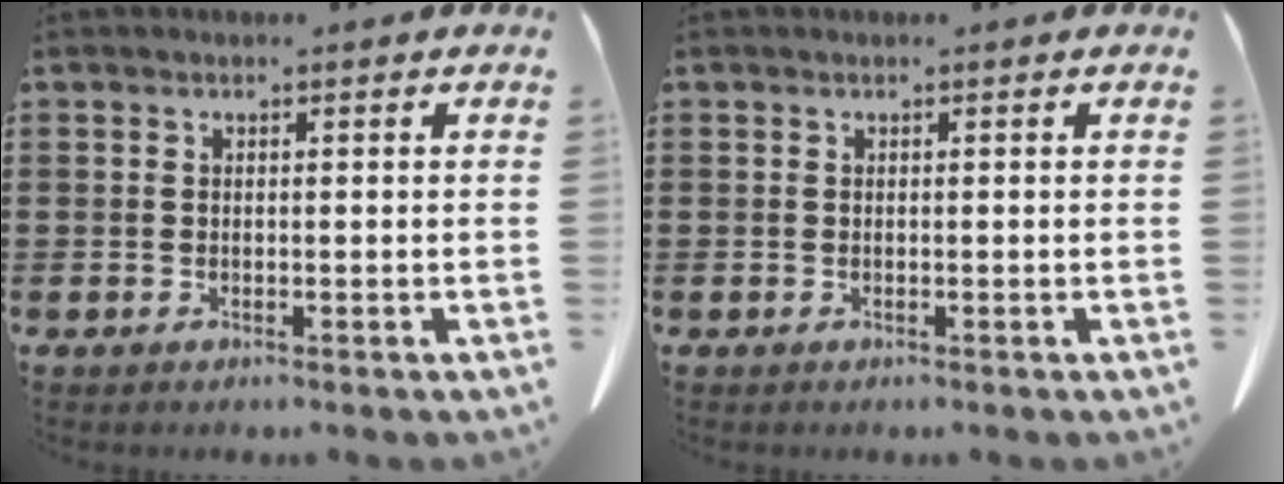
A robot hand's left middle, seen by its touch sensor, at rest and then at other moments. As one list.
[{"total": 0.0}]